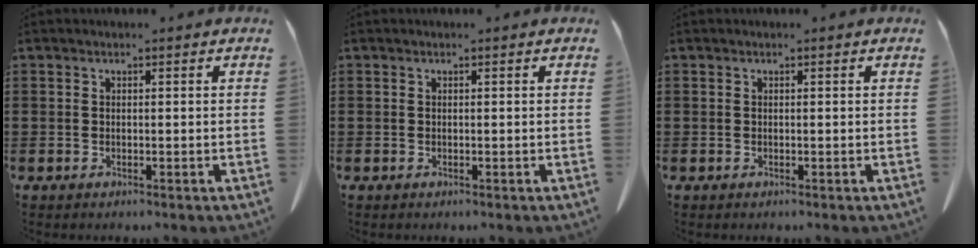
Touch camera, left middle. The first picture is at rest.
{"total": 0.0}
{"total": 0.0}